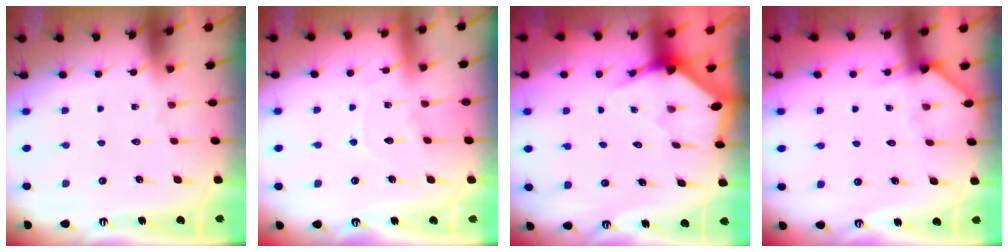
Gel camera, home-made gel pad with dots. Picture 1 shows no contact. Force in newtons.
{"total": 7.6, "press": 7.6, "slide": 0.7}
{"total": 3.0, "press": 3.0, "slide": 0.1}
{"total": 4.3, "press": 4.3, "slide": 0.5}